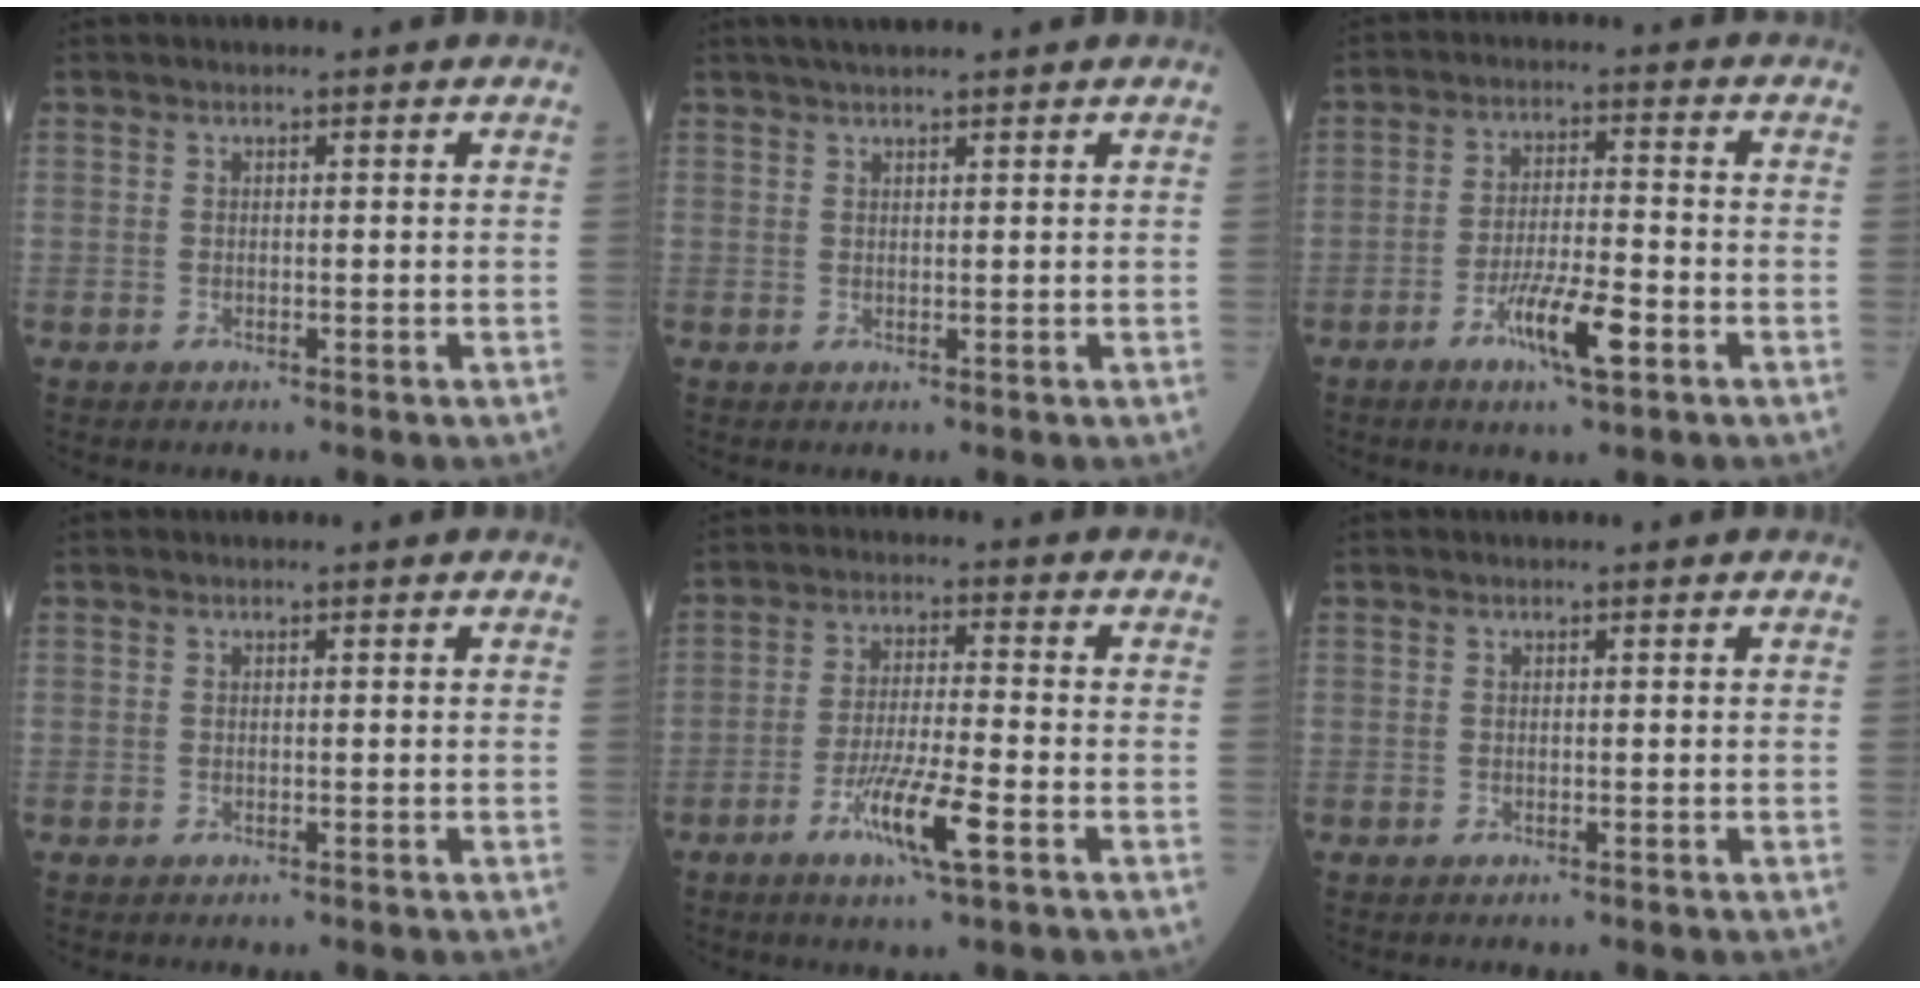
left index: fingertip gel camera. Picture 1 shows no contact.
{"total": 3.5, "force": [3.0, 0.1, 1.9], "torque": [-0.026, 0.025, 0.049]}
{"total": 7.5, "force": [-3.8, 1.0, 6.4], "torque": [-0.123, -0.008, -0.066]}
{"total": 0.0}
{"total": 8.1, "force": [-3.9, 0.3, 7.1], "torque": [-0.139, -0.014, -0.071]}
{"total": 0.0}